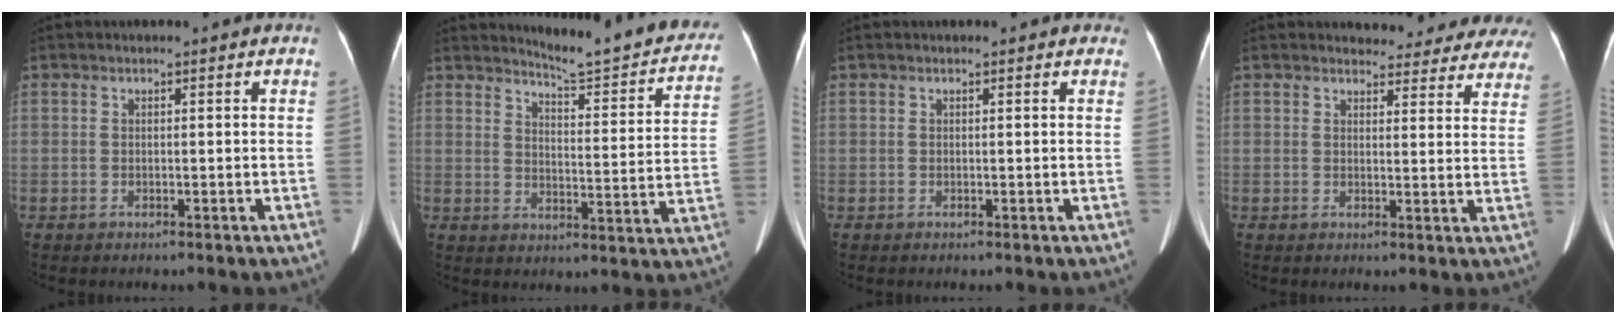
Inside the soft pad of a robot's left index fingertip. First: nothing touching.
{"total": 16.3, "force": [15.2, 1.5, 5.7], "torque": [-0.068, -0.065, 0.177]}
{"total": 0.8, "force": [0.6, 0.5, 0.2], "torque": [-0.007, 0.004, 0.001]}
{"total": 15.6, "force": [14.8, 4.6, 1.9], "torque": [0.015, -0.041, 0.141]}